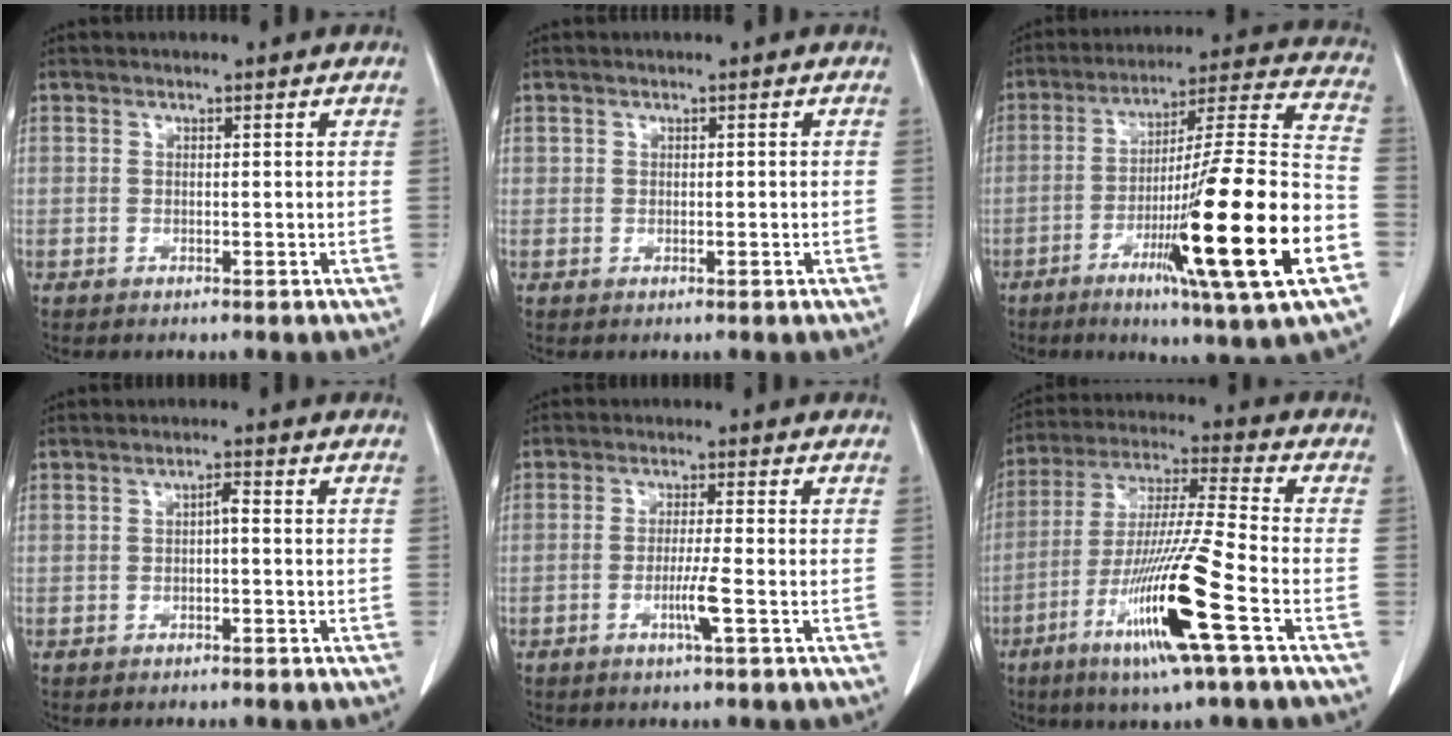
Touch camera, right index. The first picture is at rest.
{"total": 0.0}
{"total": 24.7, "force": [-8.6, -0.2, 23.1], "torque": [-0.345, -0.026, -0.143]}
{"total": 1.4, "force": [-0.2, 0.3, 1.3], "torque": [-0.023, 0.004, -0.002]}
{"total": 3.7, "force": [-1.4, -0.7, 3.4], "torque": [-0.069, -0.008, -0.027]}
{"total": 16.6, "force": [-7.1, -0.7, 15.0], "torque": [-0.312, -0.027, -0.132]}